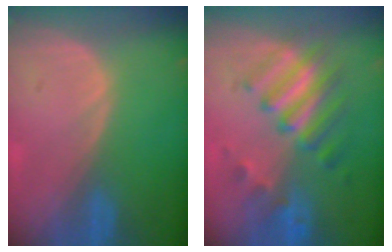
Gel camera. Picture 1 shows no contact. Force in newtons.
{"total": 7.6, "press": 7.6, "slide": 0.9}